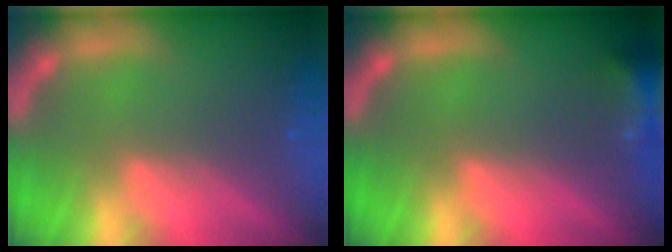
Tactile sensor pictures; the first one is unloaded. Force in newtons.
{"total": 4.9}